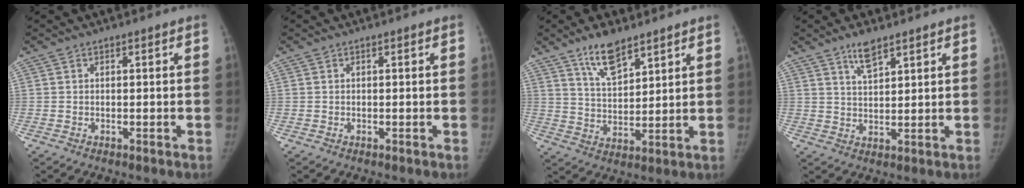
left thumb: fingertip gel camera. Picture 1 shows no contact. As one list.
[{"total": 0.0}, {"total": 8.8, "force": [6.3, 3.4, 5.2], "torque": [-0.073, -0.040, 0.119]}, {"total": 5.0, "force": [3.5, 1.6, 3.1], "torque": [-0.045, -0.021, 0.066]}]